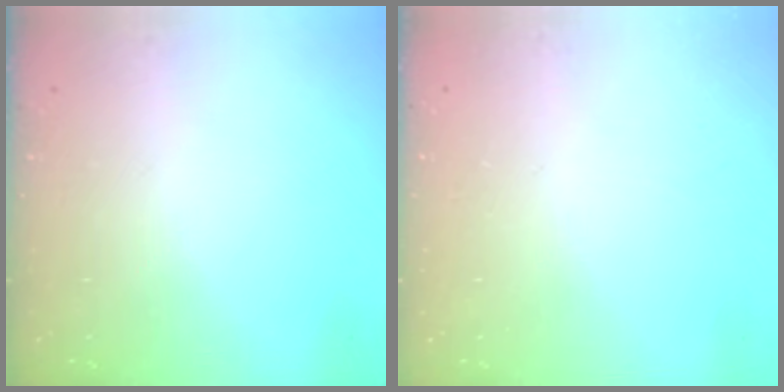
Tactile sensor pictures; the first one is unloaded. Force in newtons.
{"total": 2.6, "press": 2.6, "slide": 0.2}